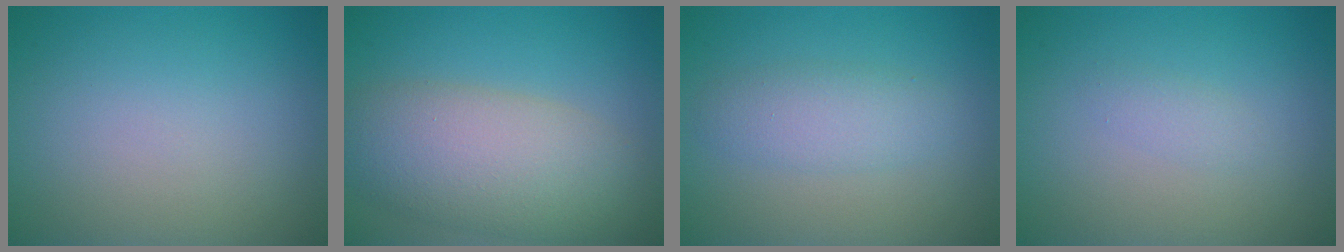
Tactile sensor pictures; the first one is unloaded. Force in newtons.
{"total": 7.7, "press": 7.7, "slide": 0.4}
{"total": 2.9, "press": 2.9, "slide": 0.1}
{"total": 1.0, "press": 1.0, "slide": 0.1}